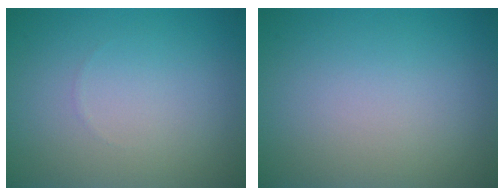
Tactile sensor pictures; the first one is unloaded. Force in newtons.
{"total": 0.0}